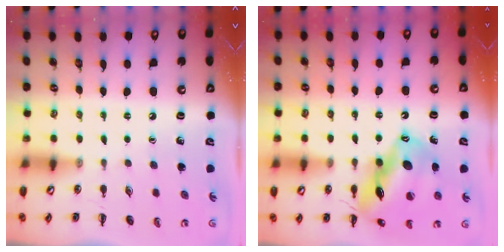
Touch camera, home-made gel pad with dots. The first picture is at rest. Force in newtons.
{"total": 17.7, "press": 17.4, "slide": 3.2}